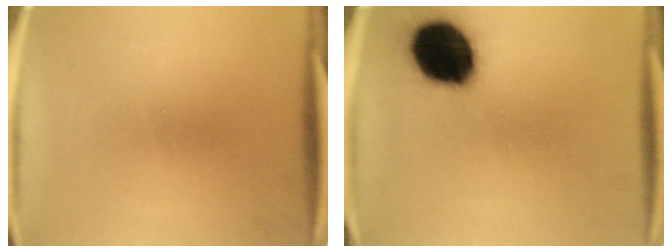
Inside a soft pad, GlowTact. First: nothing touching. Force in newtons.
{"total": 20.1}